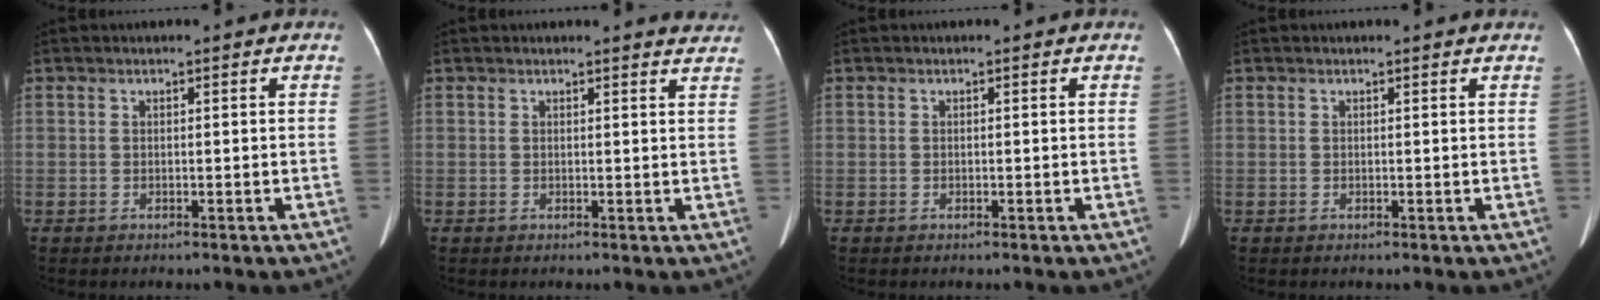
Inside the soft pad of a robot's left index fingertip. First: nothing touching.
{"total": 4.3, "force": [4.2, 0.4, 0.6], "torque": [-0.007, -0.014, 0.023]}
{"total": 0.0}
{"total": 1.1, "force": [1.1, 0.2, 0.2], "torque": [-0.014, 0.007, 0.006]}